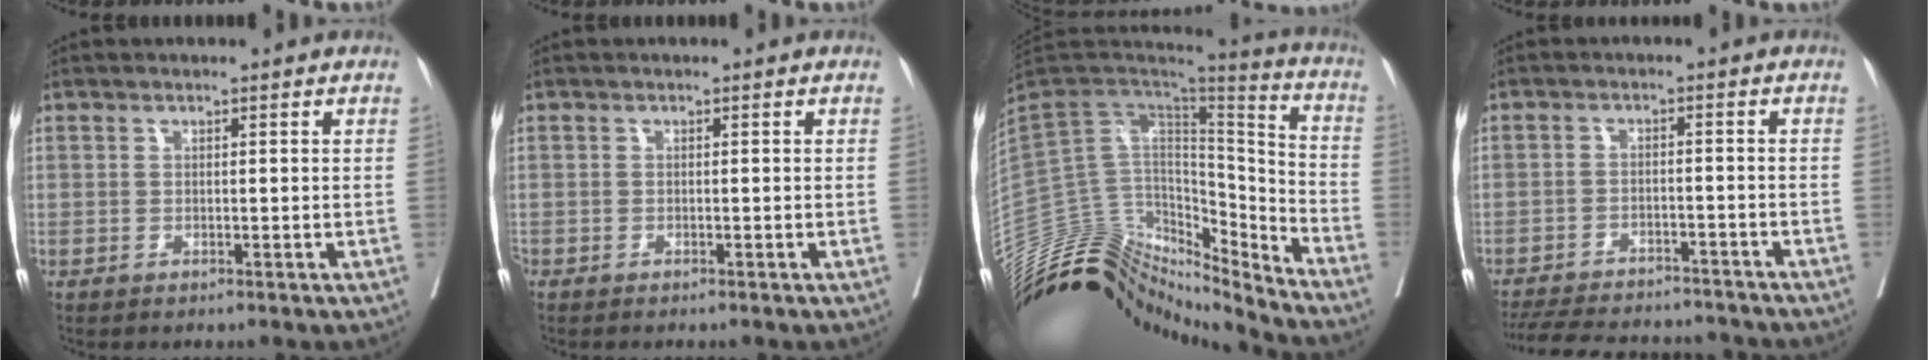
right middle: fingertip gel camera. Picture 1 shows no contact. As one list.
[{"total": 0.7, "force": [-0.6, -0.1, 0.2], "torque": [0.001, 0.001, -0.015]}, {"total": 20.3, "force": [-18.8, 6.5, 4.0], "torque": [-0.071, 0.104, -0.299]}, {"total": 16.3, "force": [-14.9, 3.9, 5.3], "torque": [-0.125, -0.008, -0.207]}]